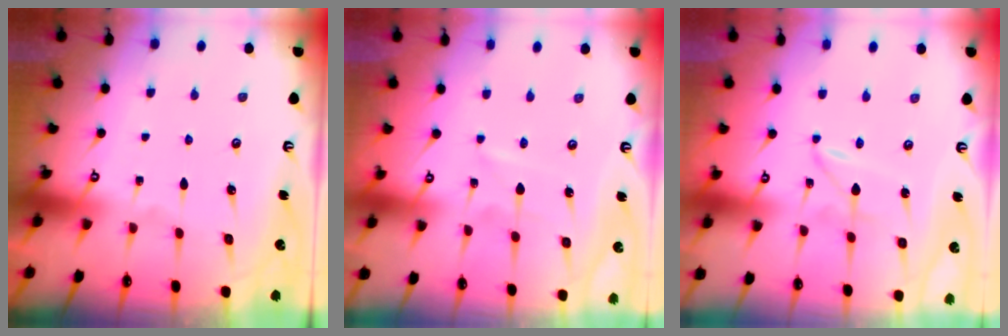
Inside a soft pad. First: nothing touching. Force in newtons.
{"total": 0.8, "press": 0.8, "slide": 0.1}
{"total": 1.6, "press": 1.6, "slide": 0.2}